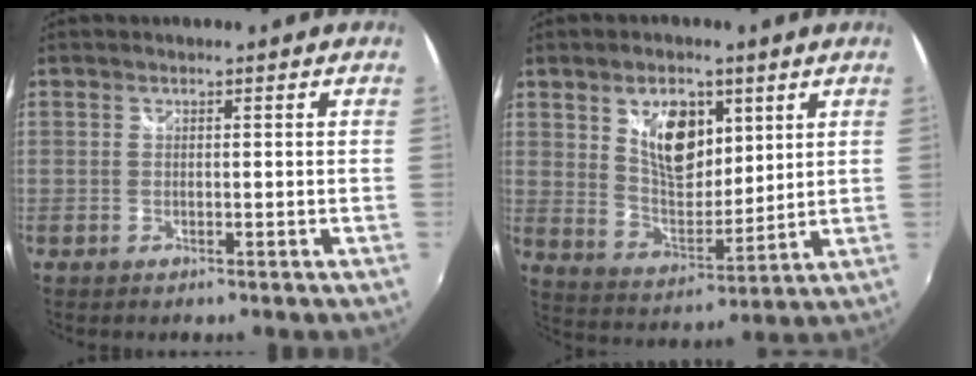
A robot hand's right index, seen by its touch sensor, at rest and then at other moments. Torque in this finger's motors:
{"motor_torque": [0.39, 0.23, 0.31, 0.07]}